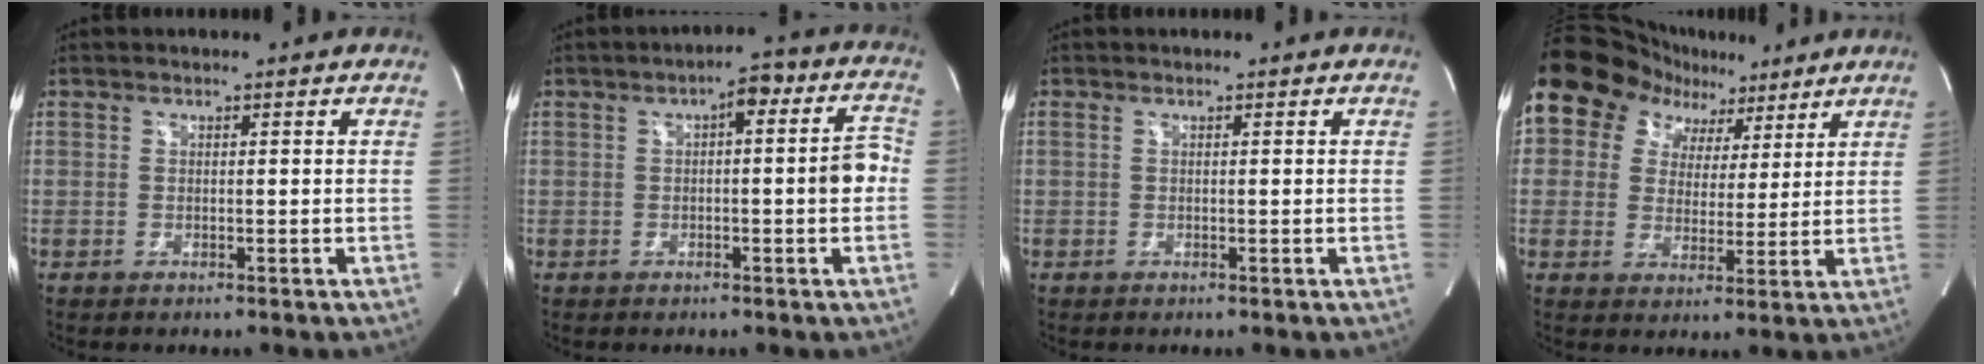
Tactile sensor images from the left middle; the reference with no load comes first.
{"total": 8.0, "force": [0.1, 1.9, 7.7], "torque": [-0.101, 0.033, -0.002]}
{"total": 0.0}
{"total": 11.7, "force": [7.7, 8.3, 3.0], "torque": [-0.036, 0.043, 0.118]}